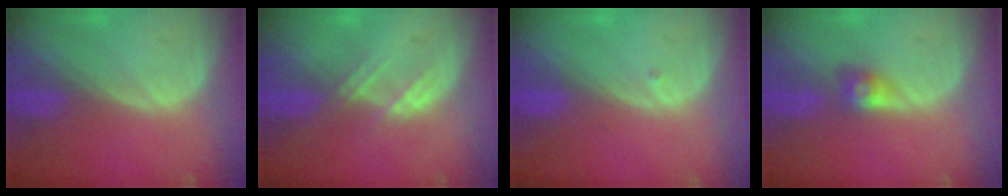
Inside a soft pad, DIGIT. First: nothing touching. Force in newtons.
{"total": 2.7, "press": 2.7, "slide": 0.3}
{"total": 0.5, "press": 0.4, "slide": 0.3}
{"total": 3.1, "press": 2.7, "slide": 1.5}